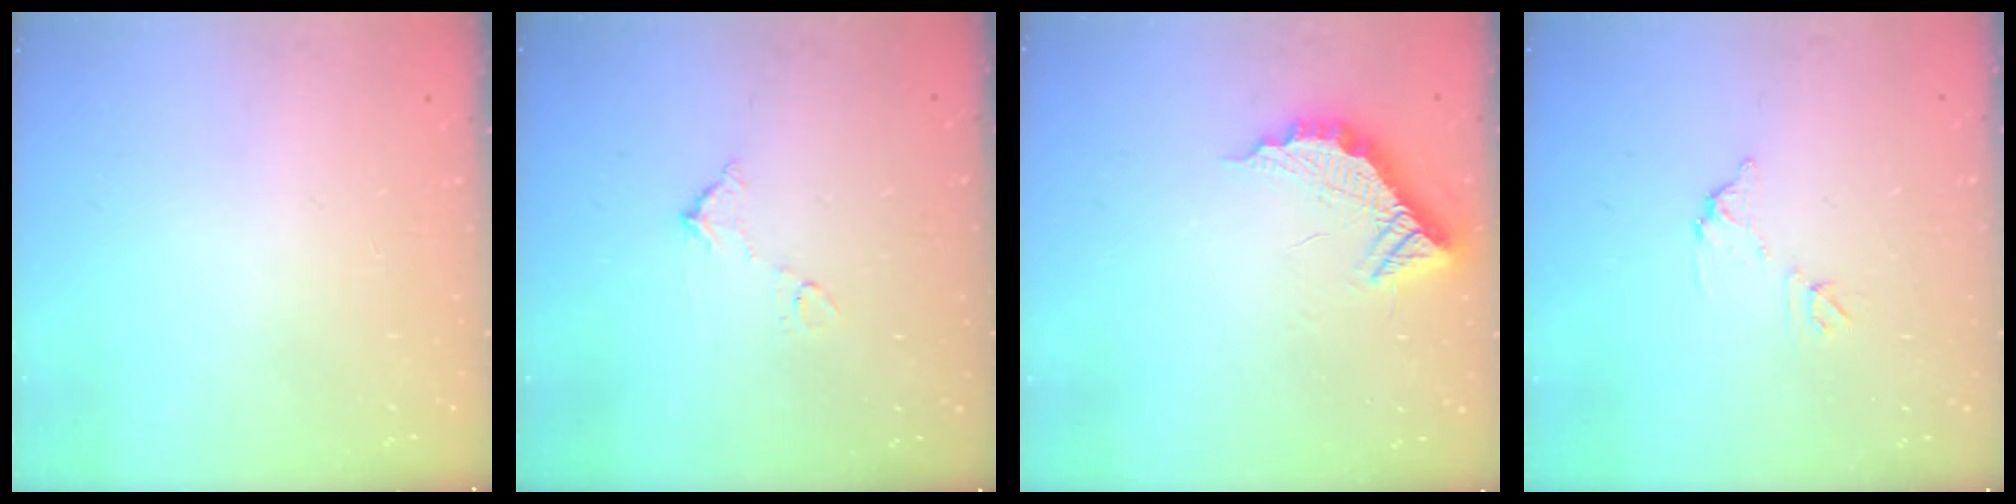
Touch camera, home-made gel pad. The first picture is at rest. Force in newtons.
{"total": 5.9, "press": 5.9, "slide": 0.3}
{"total": 12.2, "press": 12.1, "slide": 0.9}
{"total": 6.5, "press": 6.5, "slide": 0.4}